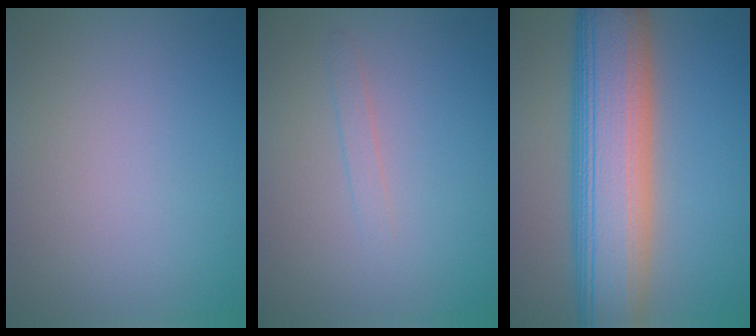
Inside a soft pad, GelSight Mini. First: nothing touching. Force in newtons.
{"total": 0.9, "press": 0.9, "slide": 0.1}
{"total": 11.6, "press": 11.6, "slide": 0.3}